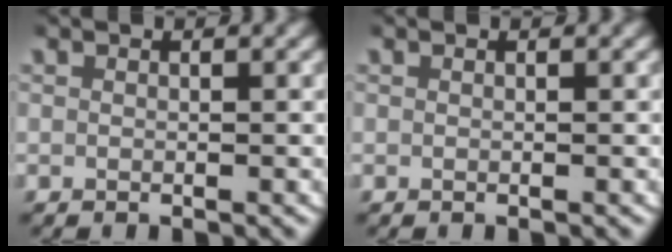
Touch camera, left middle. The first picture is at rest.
{"total": 0.0}